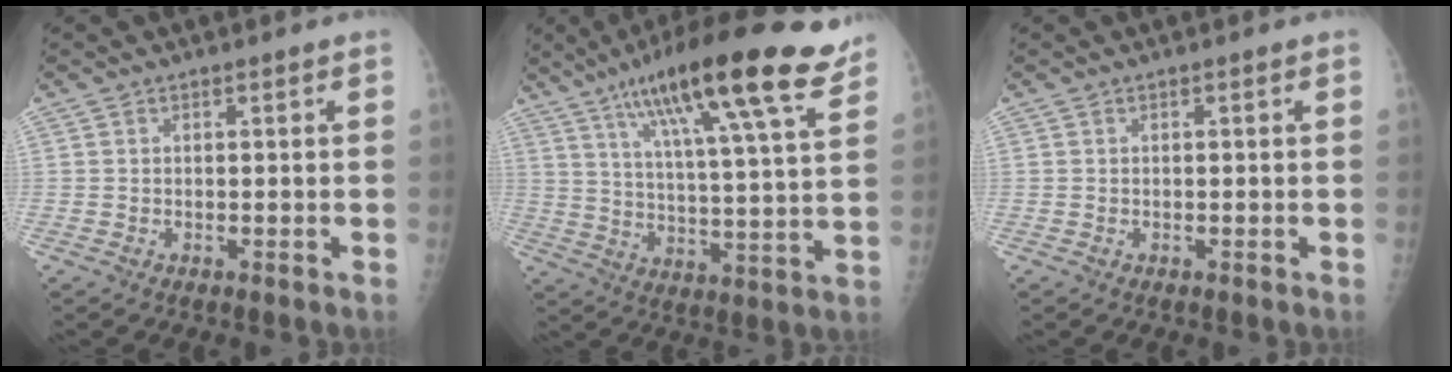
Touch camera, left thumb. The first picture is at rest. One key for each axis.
{"total": 23.1, "fx": 14.5, "fy": 3.9, "fz": 17.5, "tx": -0.268, "ty": -0.035, "tz": 0.225}
{"total": 0.0}